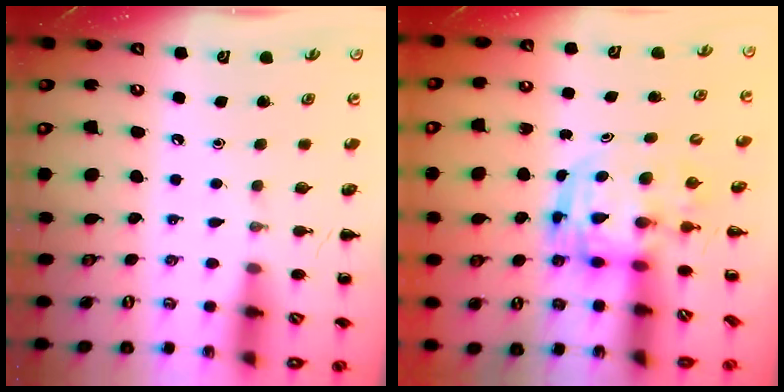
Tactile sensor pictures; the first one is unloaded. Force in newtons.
{"total": 4.0, "press": 3.7, "slide": 1.3}